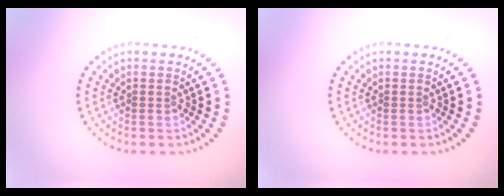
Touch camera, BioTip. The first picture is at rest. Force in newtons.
{"total": 0.0}